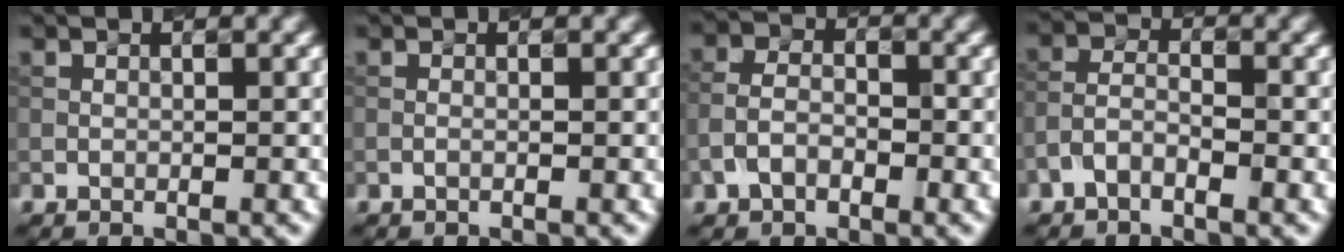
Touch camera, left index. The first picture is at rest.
{"total": 0.6, "force": [0.0, 0.3, 0.5], "torque": [0.003, -0.006, -0.011]}
{"total": 3.0, "force": [-1.3, 2.0, 1.8], "torque": [-0.038, 0.010, -0.029]}
{"total": 2.5, "force": [-1.6, 1.3, 1.5], "torque": [-0.032, 0.011, -0.037]}